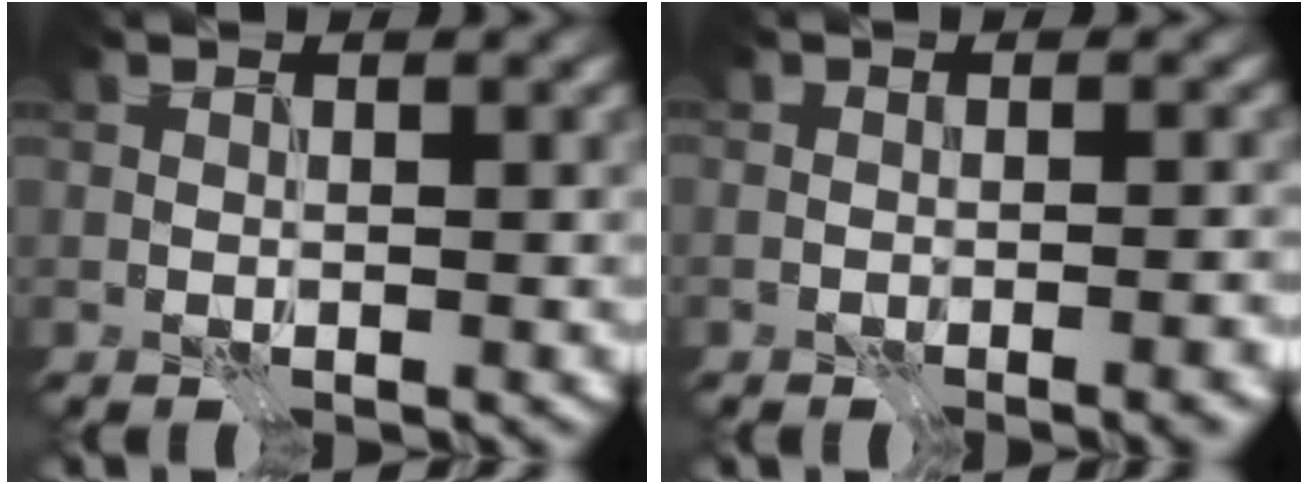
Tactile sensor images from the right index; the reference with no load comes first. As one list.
[{"total": 2.2, "force": [-0.8, 0.6, 1.9], "torque": [-0.011, 0.005, -0.012]}]